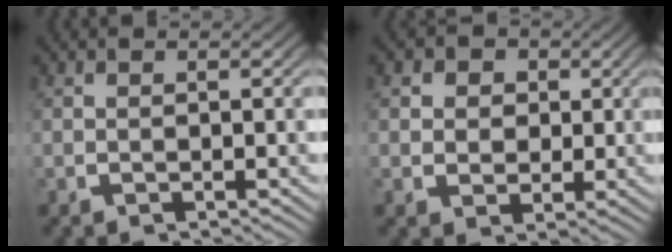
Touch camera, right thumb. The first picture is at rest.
{"total": 4.8, "force": [1.0, 4.1, 2.3], "torque": [-0.032, -0.017, 0.019]}